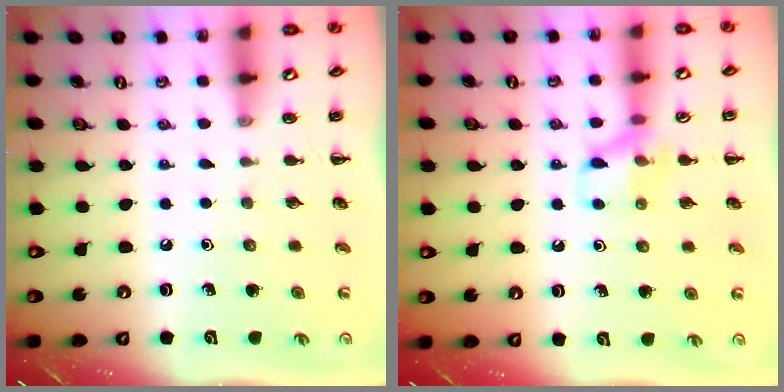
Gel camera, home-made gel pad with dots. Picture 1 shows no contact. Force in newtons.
{"total": 9.1, "press": 9.1, "slide": 0.7}